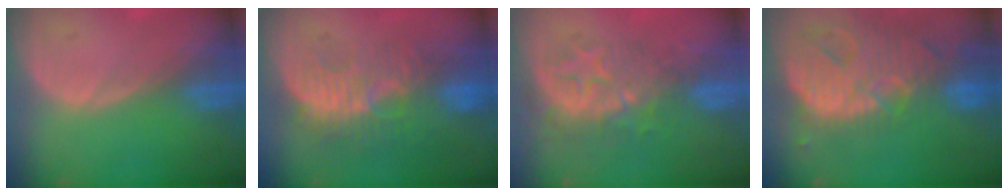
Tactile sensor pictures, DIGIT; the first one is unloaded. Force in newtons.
{"total": 10.0, "press": 9.2, "slide": 3.8}
{"total": 9.2, "press": 8.0, "slide": 4.5}
{"total": 13.9, "press": 11.7, "slide": 7.4}